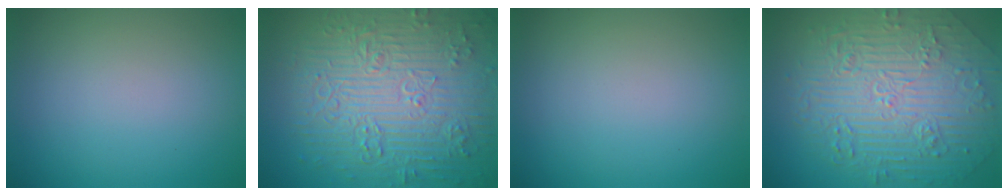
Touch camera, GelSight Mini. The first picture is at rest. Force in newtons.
{"total": 11.0, "press": 7.3, "slide": 8.2}
{"total": 0.0}
{"total": 10.5, "press": 7.0, "slide": 7.8}